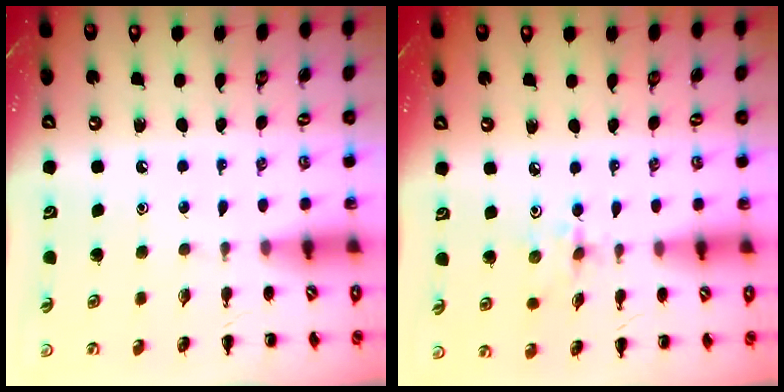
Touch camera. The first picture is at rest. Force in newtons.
{"total": 2.7, "press": 2.5, "slide": 0.8}